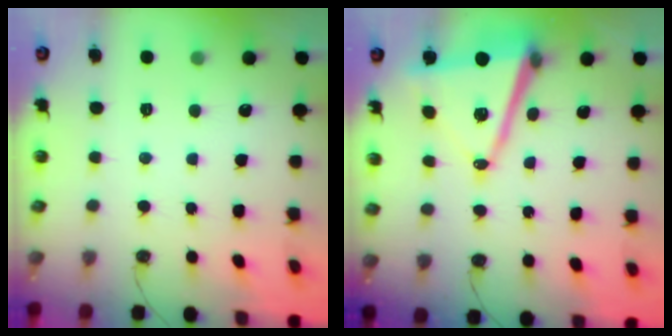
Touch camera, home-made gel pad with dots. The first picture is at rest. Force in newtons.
{"total": 13.8, "press": 13.3, "slide": 3.8}